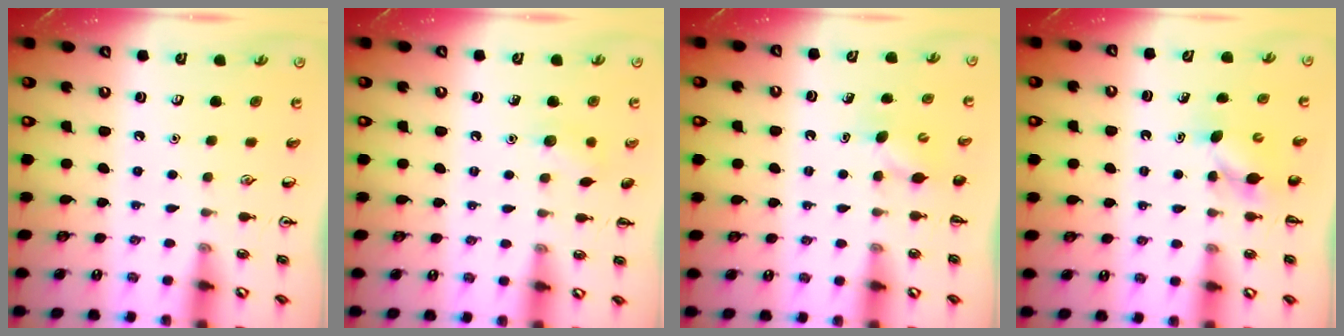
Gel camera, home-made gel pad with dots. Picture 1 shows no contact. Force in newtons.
{"total": 6.7, "press": 6.4, "slide": 1.8}
{"total": 3.9, "press": 3.7, "slide": 1.0}
{"total": 5.0, "press": 4.8, "slide": 1.4}